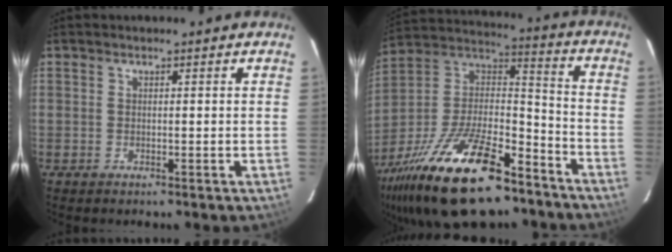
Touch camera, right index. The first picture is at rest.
{"total": 29.6, "force": [-19.4, 11.4, 19.1], "torque": [-0.374, -0.014, -0.314]}